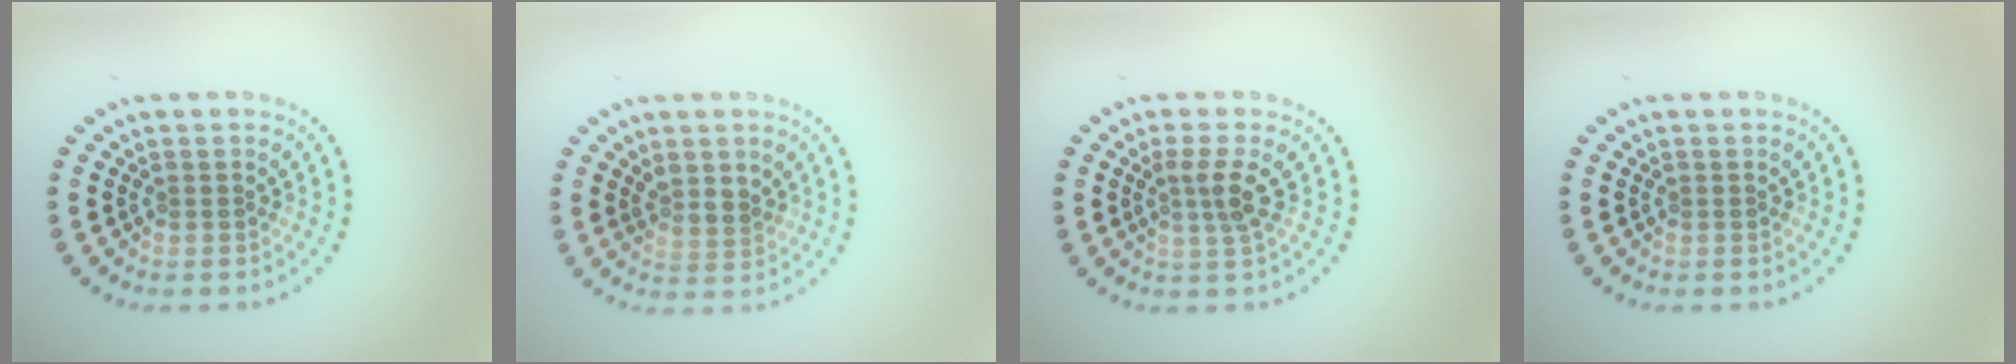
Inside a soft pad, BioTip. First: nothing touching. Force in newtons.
{"total": 2.0, "press": 1.7, "slide": 1.1}
{"total": 2.4, "press": 1.8, "slide": 1.5}
{"total": 0.0}